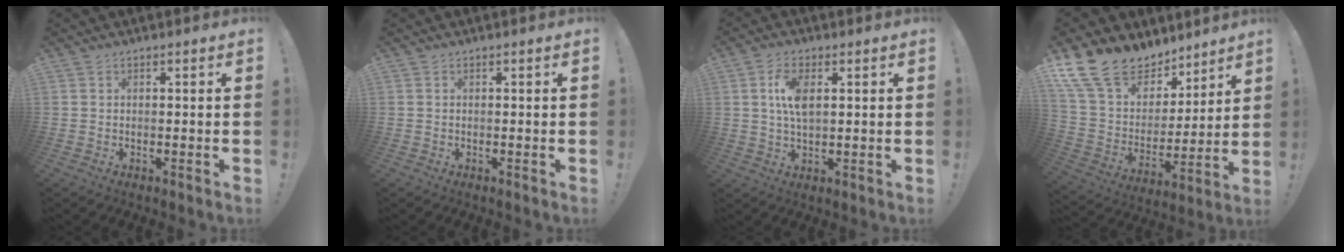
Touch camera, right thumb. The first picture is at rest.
{"total": 0.0}
{"total": 7.4, "force": [1.7, 3.6, 6.3], "torque": [-0.120, -0.004, 0.024]}
{"total": 17.2, "force": [13.3, 9.1, 5.8], "torque": [-0.112, -0.093, 0.261]}